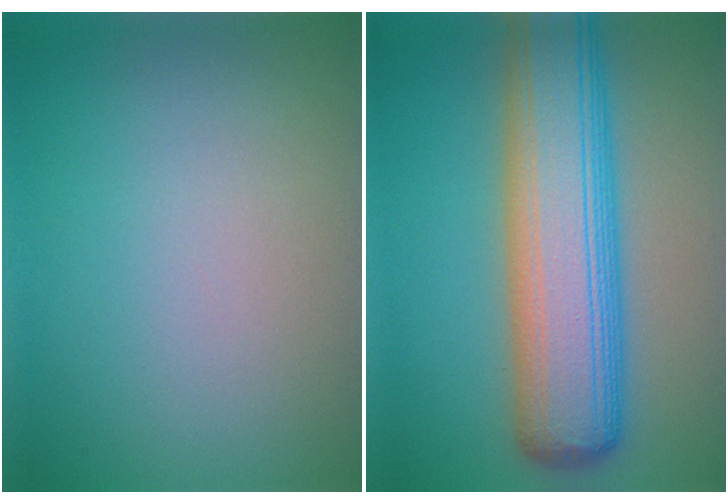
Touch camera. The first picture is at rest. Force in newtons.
{"total": 11.2, "press": 11.2, "slide": 0.4}